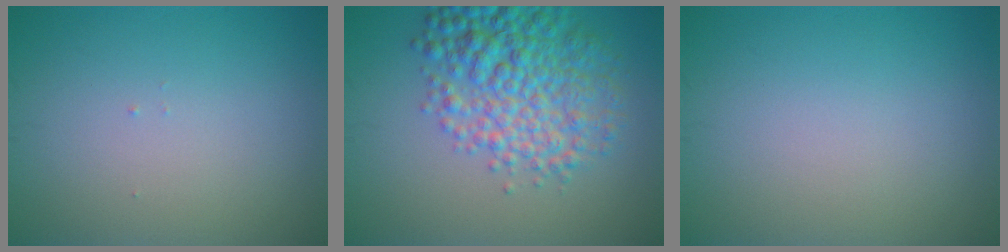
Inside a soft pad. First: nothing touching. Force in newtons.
{"total": 6.9, "press": 6.9, "slide": 0.1}
{"total": 0.0}